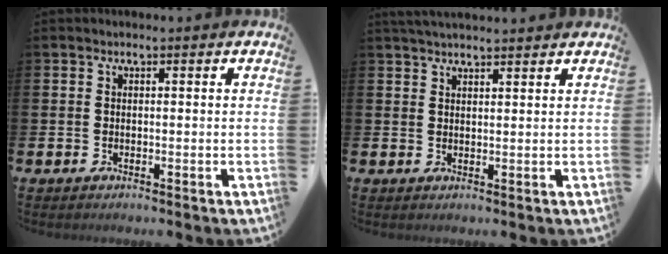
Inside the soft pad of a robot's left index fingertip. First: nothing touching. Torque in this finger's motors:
{"motor_torque": [0.85, -1.14, 0.36, 0.11]}